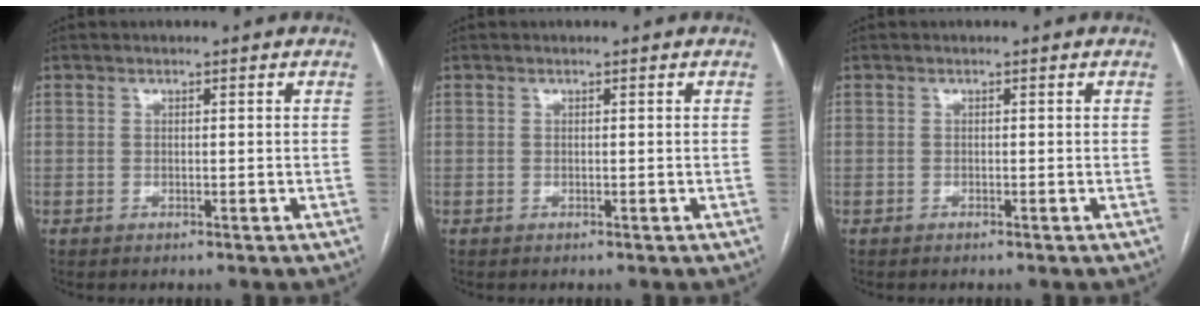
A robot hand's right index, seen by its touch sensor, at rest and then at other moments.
{"total": 0.0}
{"total": 0.0}